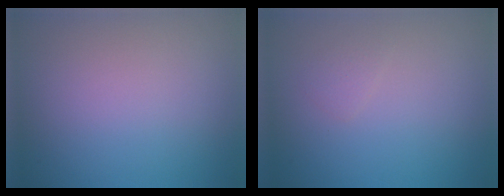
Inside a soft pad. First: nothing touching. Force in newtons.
{"total": 0.7, "press": 0.7, "slide": 0.0}